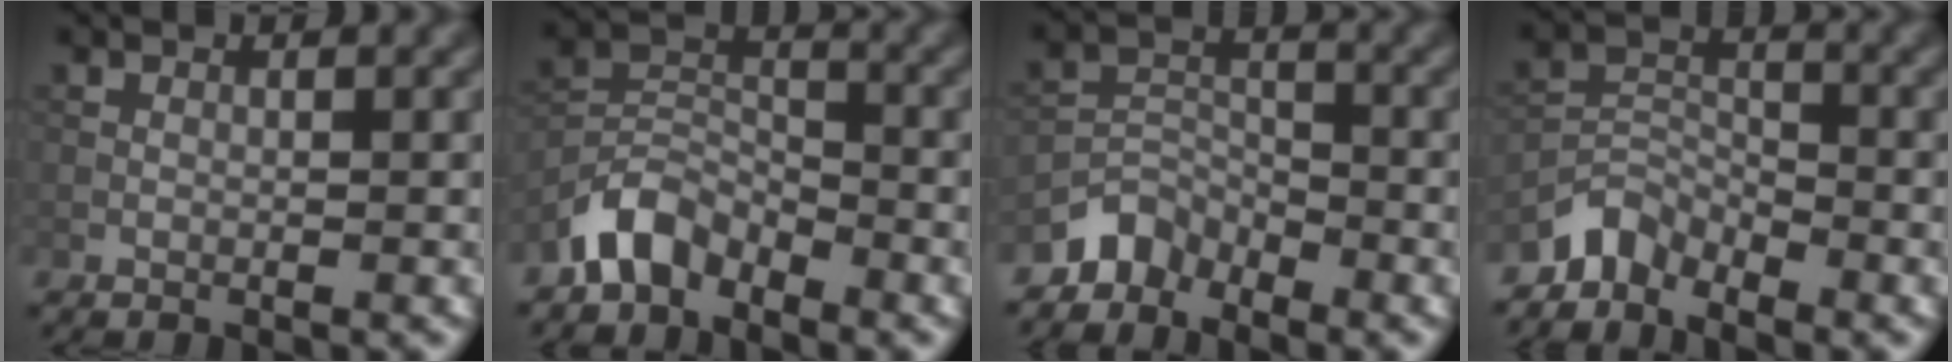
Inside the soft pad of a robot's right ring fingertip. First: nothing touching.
{"total": 4.1, "force": [-3.3, 2.0, 1.5], "torque": [-0.026, 0.012, -0.075]}
{"total": 3.0, "force": [-2.7, 1.3, 0.2], "torque": [0.002, 0.009, -0.063]}
{"total": 3.1, "force": [-2.8, 1.2, 0.3], "torque": [-0.002, 0.010, -0.066]}